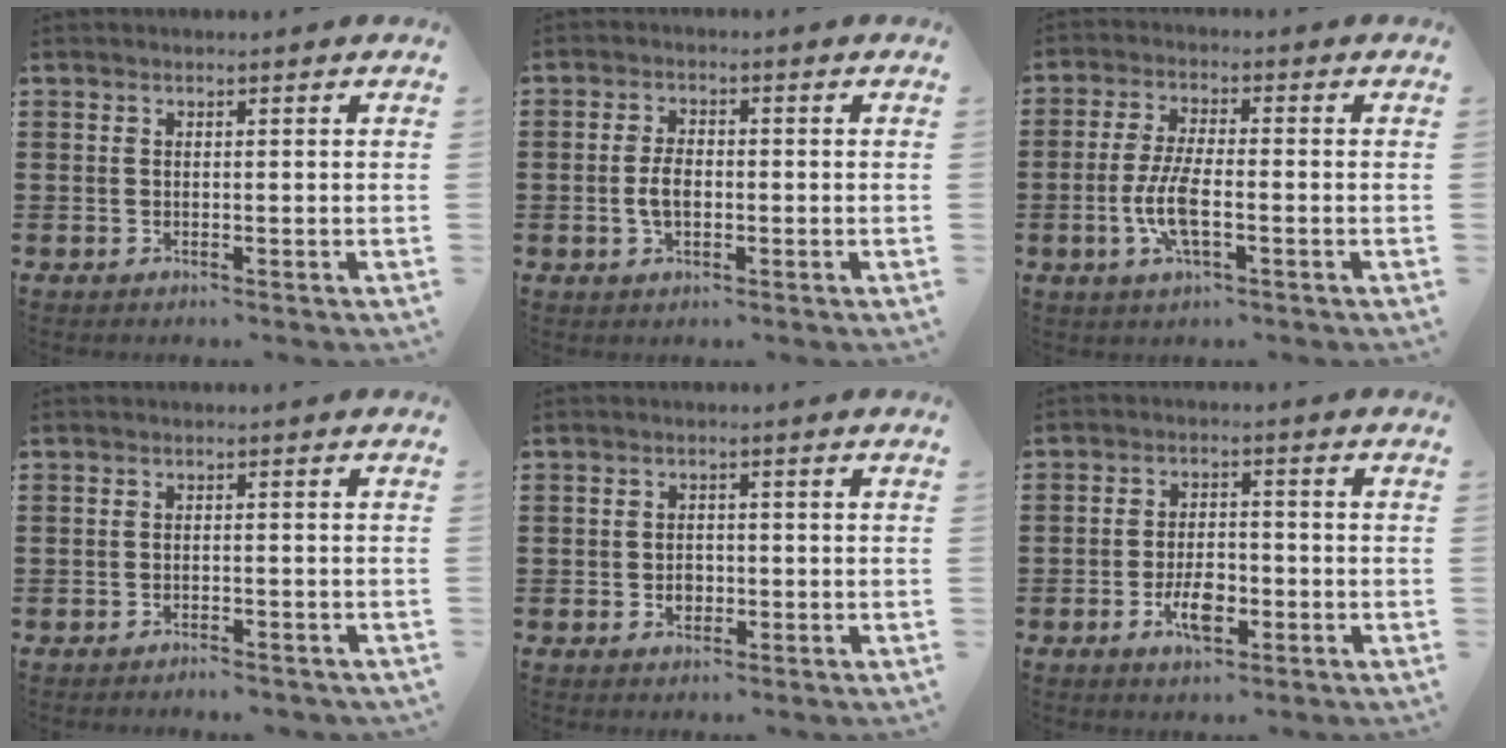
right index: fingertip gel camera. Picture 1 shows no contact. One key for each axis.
{"total": 3.4, "fx": -0.5, "fy": 1.9, "fz": 2.8, "tx": -0.068, "ty": -0.002, "tz": -0.013}
{"total": 6.7, "fx": -1.8, "fy": 2.0, "fz": 6.1, "tx": -0.137, "ty": -0.007, "tz": -0.040}
{"total": 1.3, "fx": -1.3, "fy": 0.2, "fz": 0.2, "tx": -0.010, "ty": 0.000, "tz": -0.027}
{"total": 2.1, "fx": -0.4, "fy": 1.7, "fz": 1.2, "tx": -0.025, "ty": 0.005, "tz": -0.010}
{"total": 5.5, "fx": -2.1, "fy": 2.6, "fz": 4.3, "tx": -0.077, "ty": 0.002, "tz": -0.041}